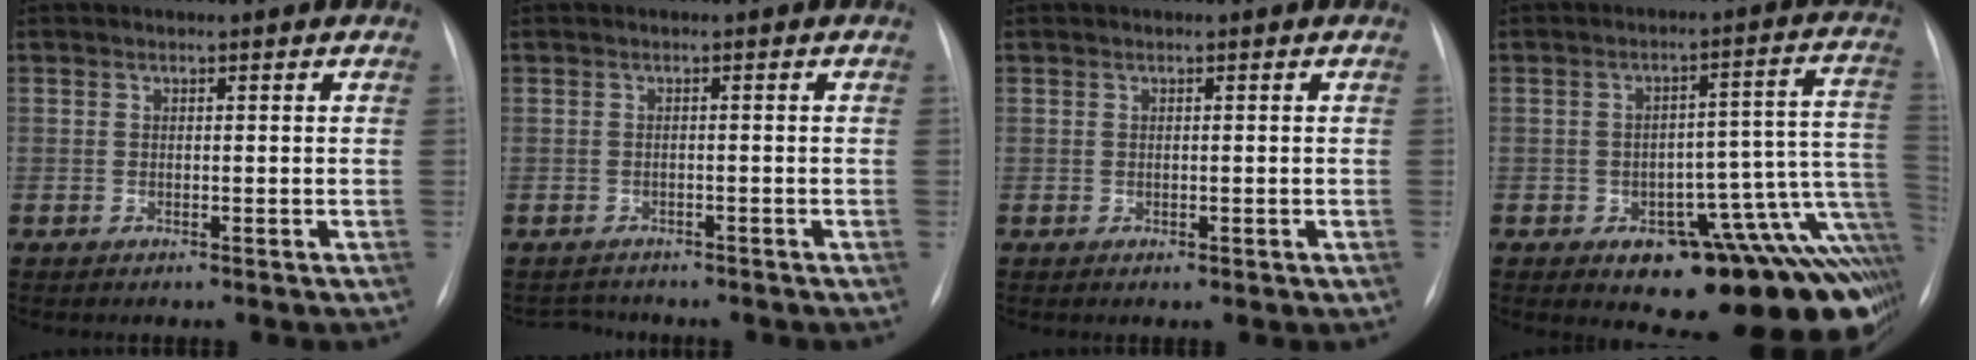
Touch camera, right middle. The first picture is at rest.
{"total": 2.5, "force": [-2.3, 0.9, -0.3], "torque": [0.003, -0.003, -0.034]}
{"total": 0.6, "force": [-0.2, 0.3, 0.5], "torque": [-0.006, -0.001, -0.002]}
{"total": 20.4, "force": [-11.0, 7.4, 15.5], "torque": [-0.077, 0.051, -0.132]}